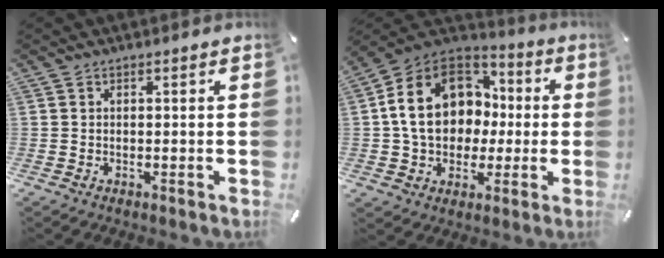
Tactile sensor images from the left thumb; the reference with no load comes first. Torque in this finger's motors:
{"motor_torque": [0.01, 2.09, 1.92, -0.85, 0.61]}